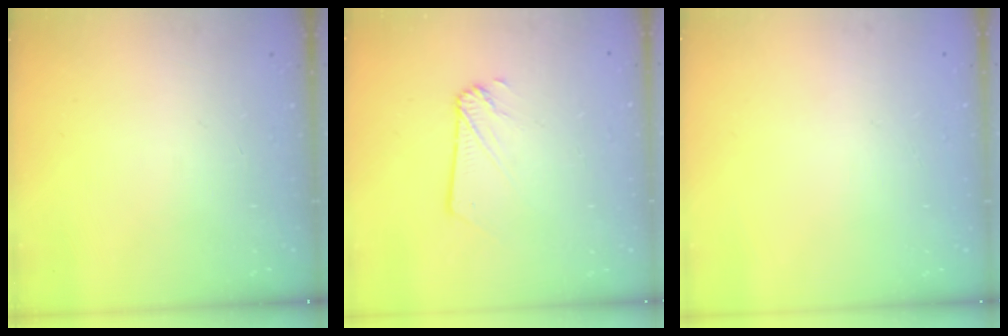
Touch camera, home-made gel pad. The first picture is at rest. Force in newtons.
{"total": 2.1, "press": 2.1, "slide": 0.2}
{"total": 0.0}